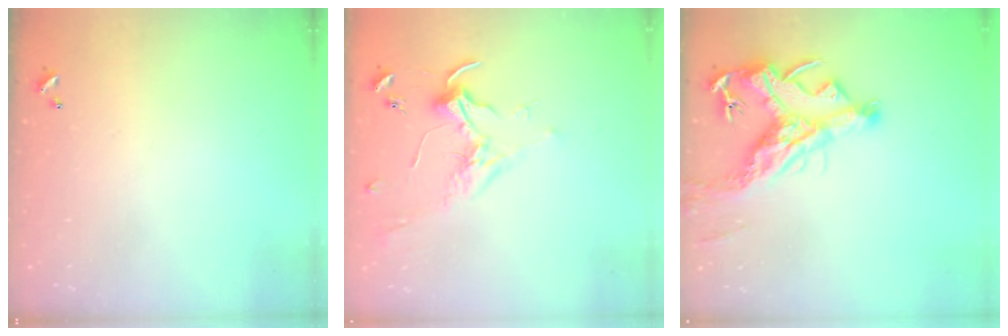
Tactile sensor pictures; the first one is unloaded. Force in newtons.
{"total": 1.8, "press": 1.7, "slide": 0.7}
{"total": 11.8, "press": 11.6, "slide": 1.9}